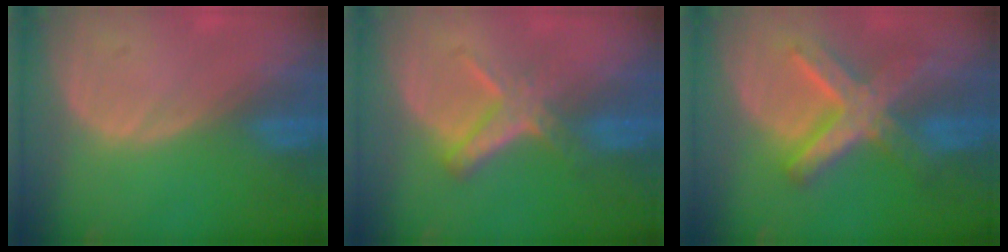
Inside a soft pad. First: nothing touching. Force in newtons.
{"total": 5.7, "press": 5.1, "slide": 2.6}
{"total": 8.9, "press": 8.9, "slide": 0.7}